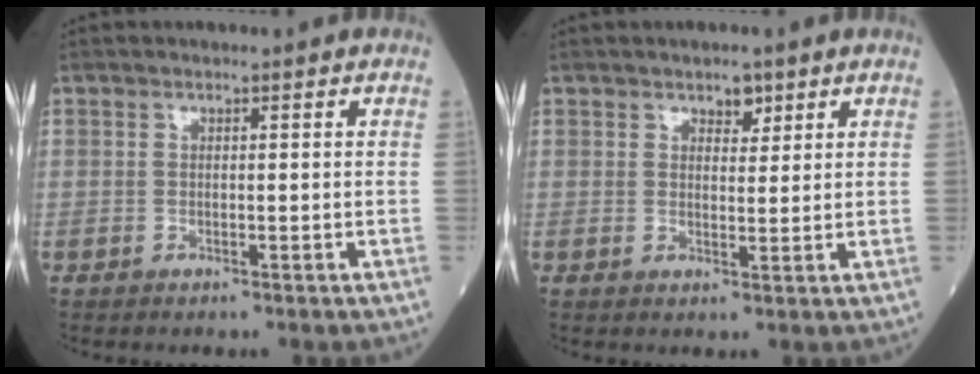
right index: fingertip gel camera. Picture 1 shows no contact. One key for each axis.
{"total": 2.4, "fx": 1.6, "fy": 1.3, "fz": 1.3, "tx": -0.017, "ty": -0.001, "tz": 0.026}